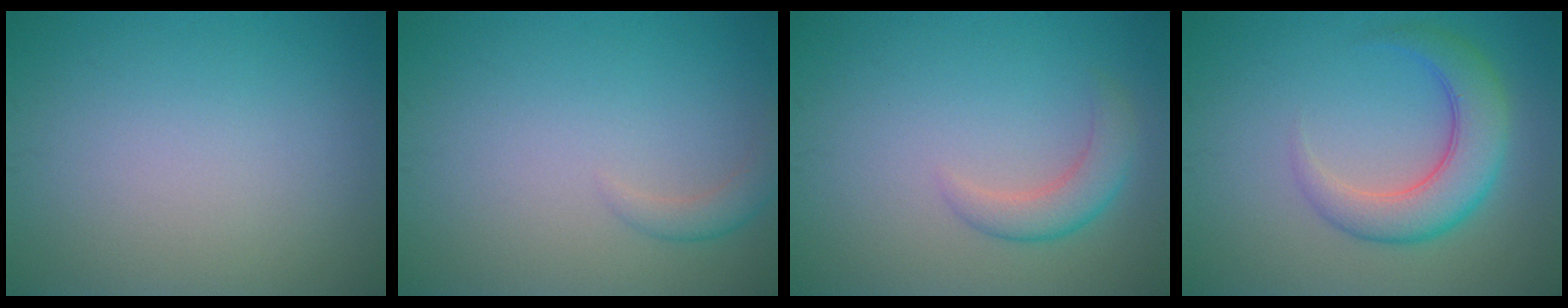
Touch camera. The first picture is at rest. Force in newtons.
{"total": 1.5, "press": 1.5, "slide": 0.1}
{"total": 2.7, "press": 2.7, "slide": 0.2}
{"total": 5.4, "press": 5.4, "slide": 0.1}